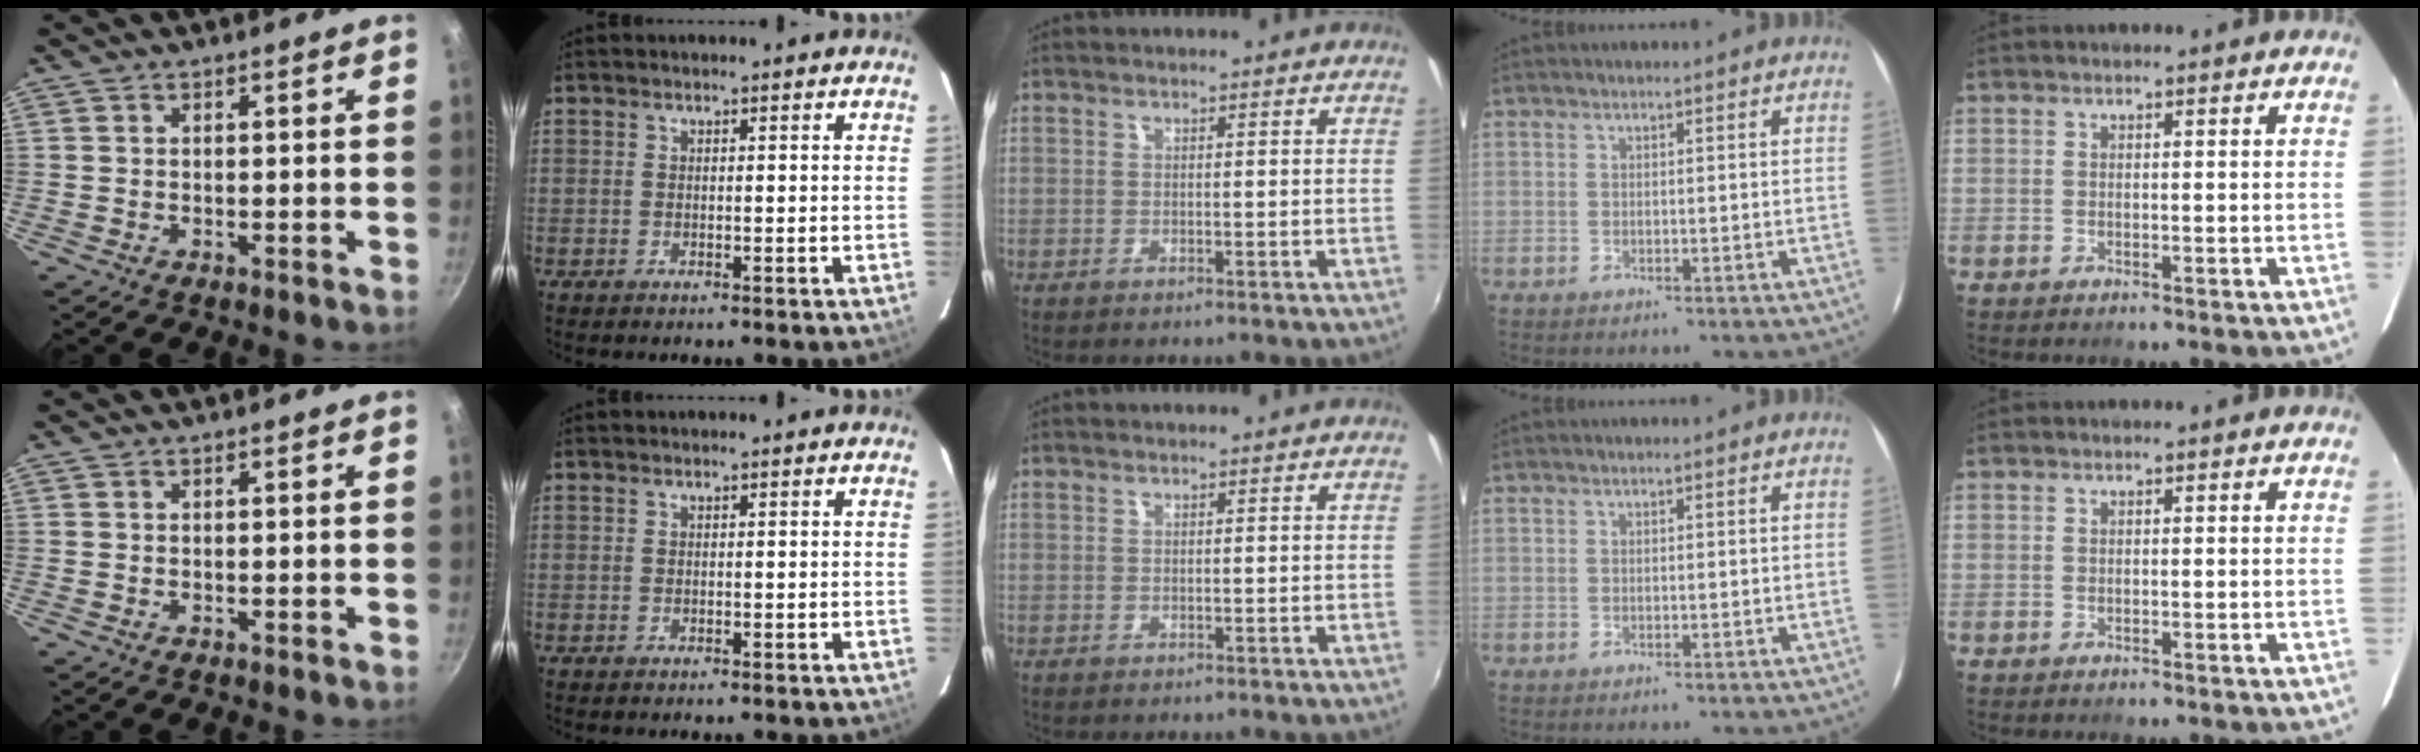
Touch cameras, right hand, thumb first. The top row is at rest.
{}